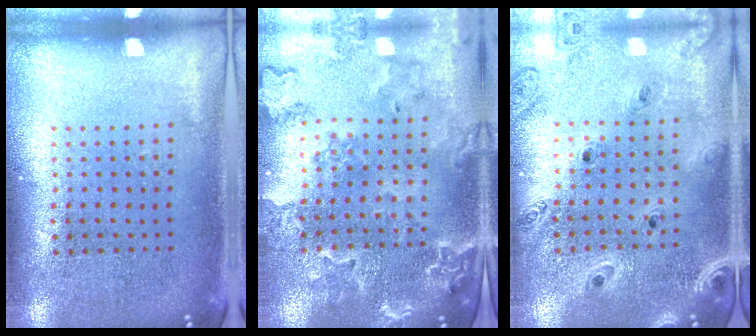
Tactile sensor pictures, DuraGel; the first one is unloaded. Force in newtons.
{"total": 1.8, "press": 1.8, "slide": 0.3}
{"total": 1.2, "press": 1.2, "slide": 0.2}